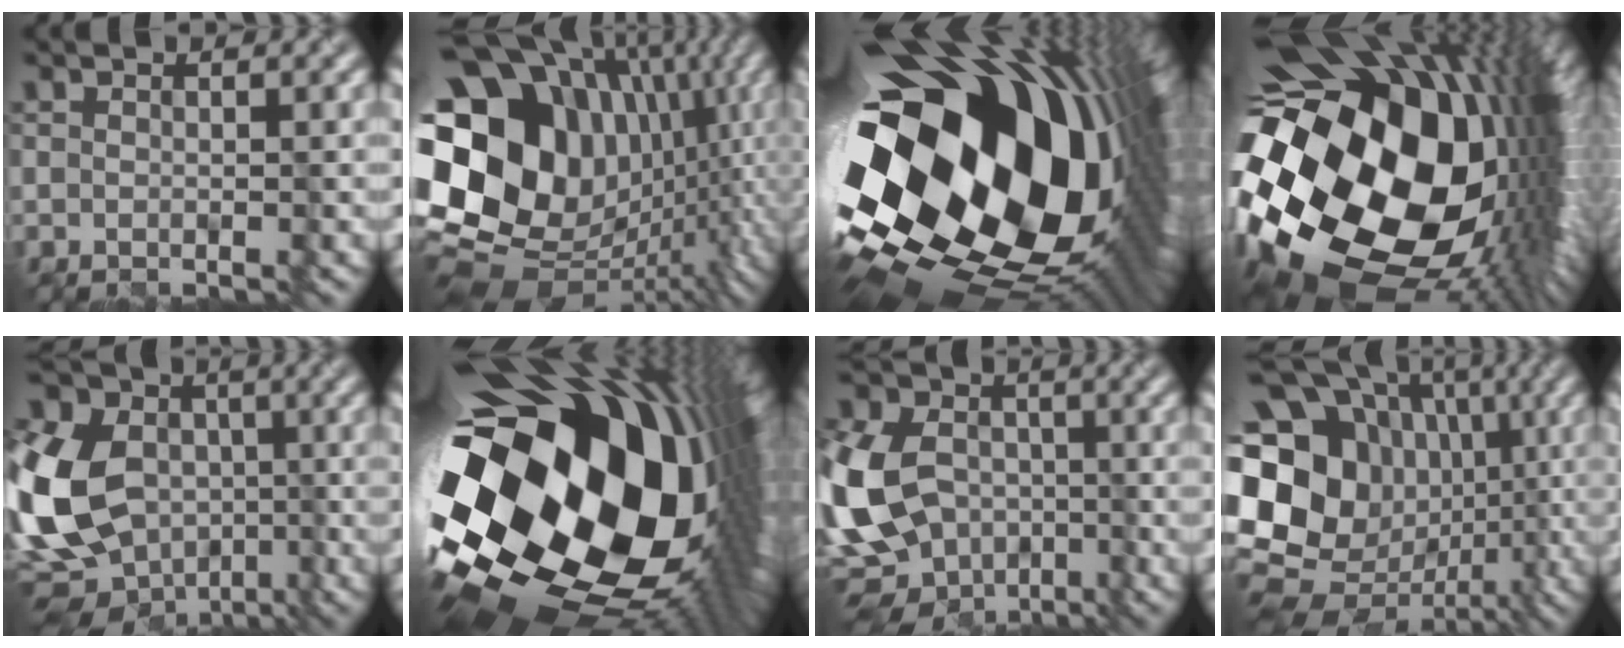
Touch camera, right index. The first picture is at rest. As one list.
[{"total": 20.6, "force": [1.0, 16.0, 12.9], "torque": [-0.251, -0.005, 0.029]}, {"total": 21.1, "force": [0.1, 12.2, 17.3], "torque": [-0.285, -0.085, 0.021]}, {"total": 22.4, "force": [-2.9, 14.8, 16.6], "torque": [-0.292, -0.041, -0.045]}, {"total": 19.2, "force": [-2.6, 15.0, 11.7], "torque": [-0.261, 0.007, -0.057]}, {"total": 21.3, "force": [-2.0, 12.8, 16.9], "torque": [-0.293, -0.077, -0.024]}, {"total": 18.0, "force": [-4.4, 14.3, 10.1], "torque": [-0.213, -0.004, -0.103]}, {"total": 21.6, "force": [0.5, 18.6, 11.0], "torque": [-0.216, 0.033, -0.031]}]